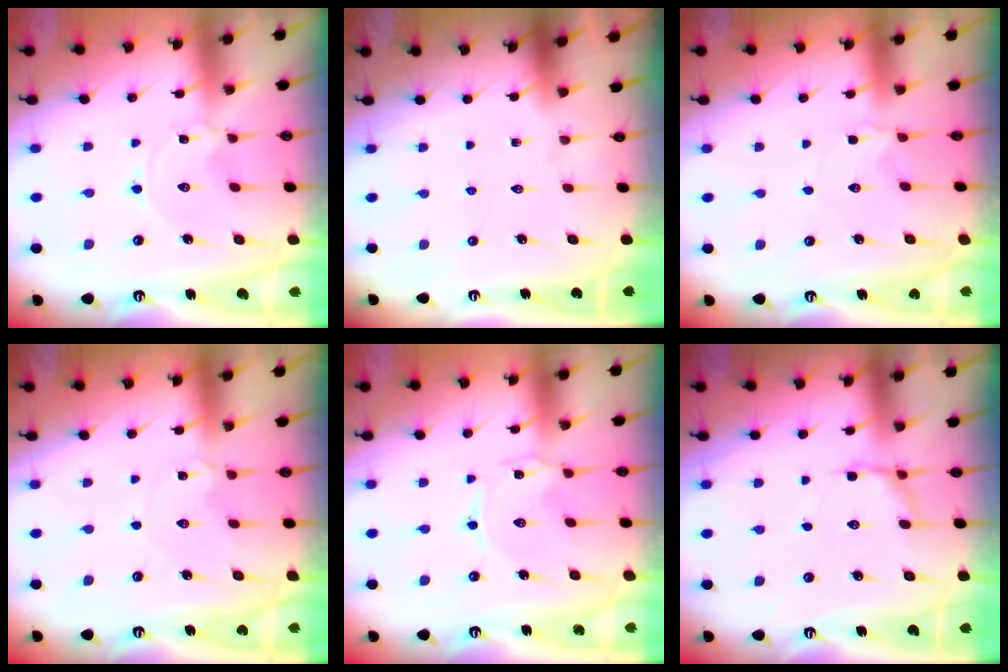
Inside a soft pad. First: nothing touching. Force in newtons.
{"total": 0.0}
{"total": 2.3, "press": 2.3, "slide": 0.5}
{"total": 1.2, "press": 1.2, "slide": 0.3}
{"total": 0.7, "press": 0.7, "slide": 0.1}
{"total": 5.7, "press": 5.3, "slide": 2.1}